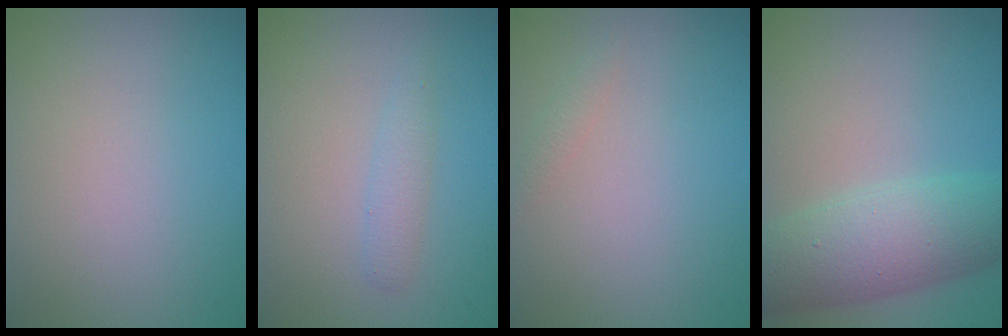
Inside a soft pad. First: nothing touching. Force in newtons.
{"total": 1.4, "press": 1.4, "slide": 0.1}
{"total": 0.9, "press": 0.9, "slide": 0.0}
{"total": 7.4, "press": 7.4, "slide": 0.2}